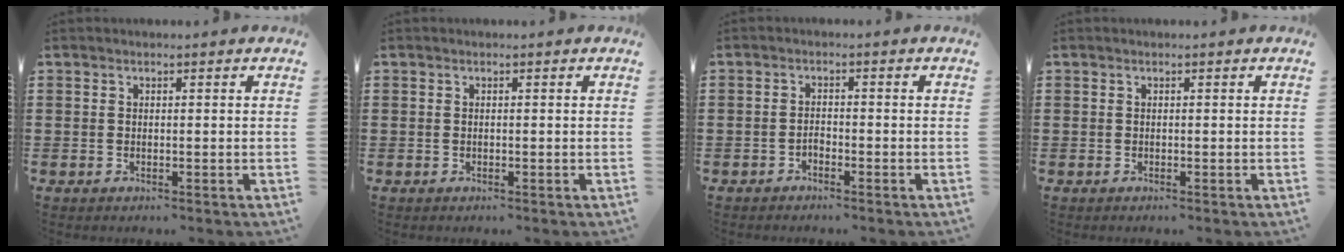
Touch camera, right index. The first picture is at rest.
{"total": 0.0}
{"total": 1.2, "force": [-1.0, 0.6, 0.3], "torque": [-0.010, 0.000, -0.020]}
{"total": 0.0}